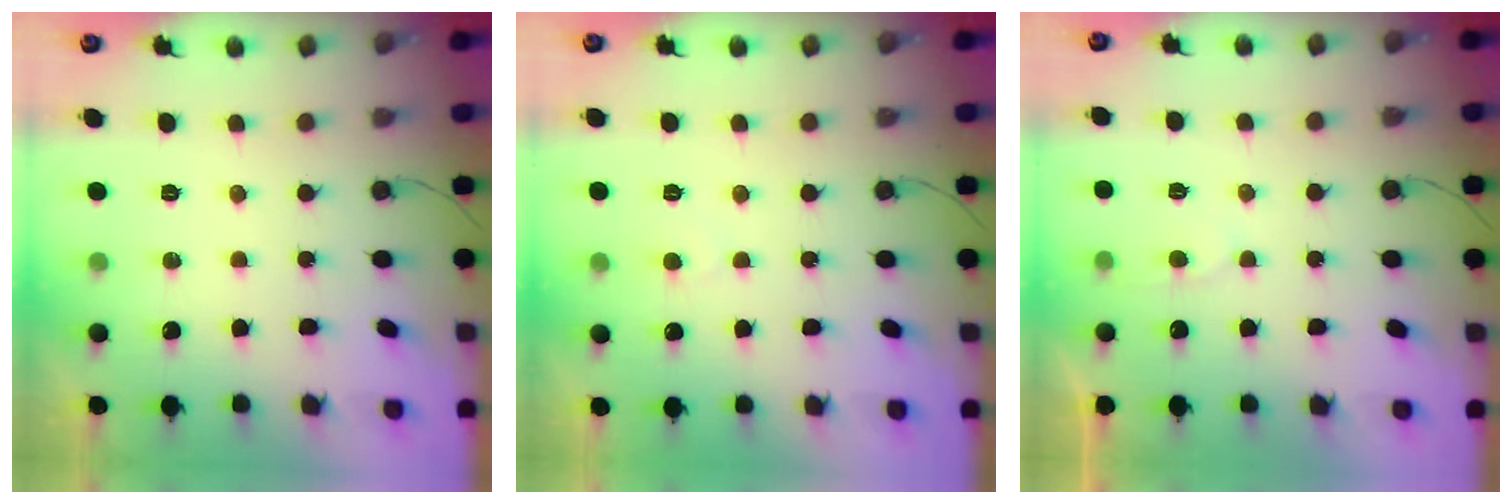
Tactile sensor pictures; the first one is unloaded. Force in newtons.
{"total": 2.8, "press": 2.8, "slide": 0.2}
{"total": 3.3, "press": 3.3, "slide": 0.4}